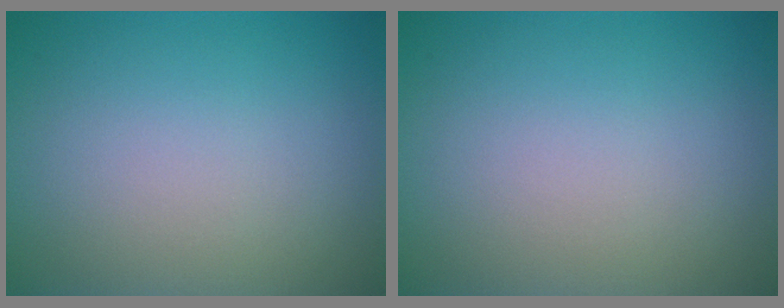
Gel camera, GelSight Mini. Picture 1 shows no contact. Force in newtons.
{"total": 0.0}